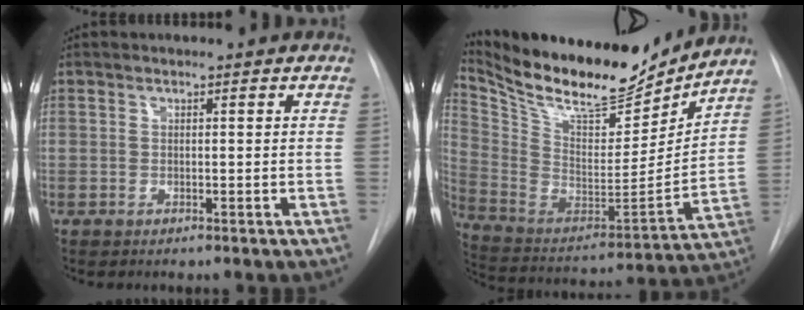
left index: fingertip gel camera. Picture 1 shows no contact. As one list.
[{"total": 22.9, "force": [20.3, 5.0, 9.3], "torque": [-0.183, -0.026, 0.335]}]